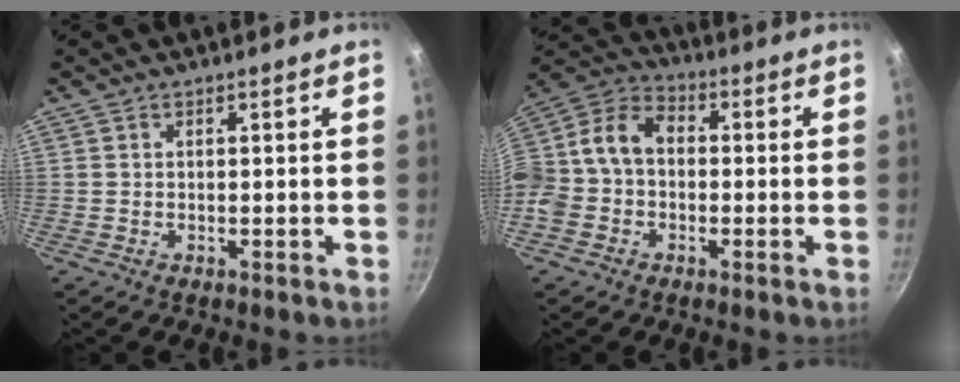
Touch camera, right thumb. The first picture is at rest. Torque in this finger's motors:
{"motor_torque": [2.36, 2.47, 0.88, -0.84, 0.19]}